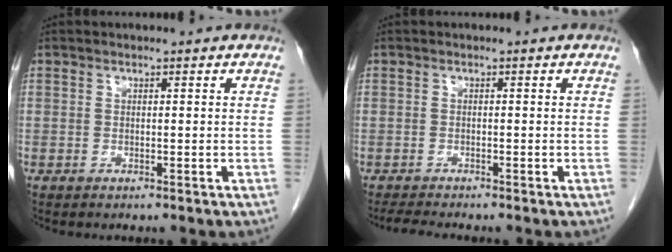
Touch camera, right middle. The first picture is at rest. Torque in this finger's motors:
{"motor_torque": [0.25, -0.13, 0.01, 0.00]}